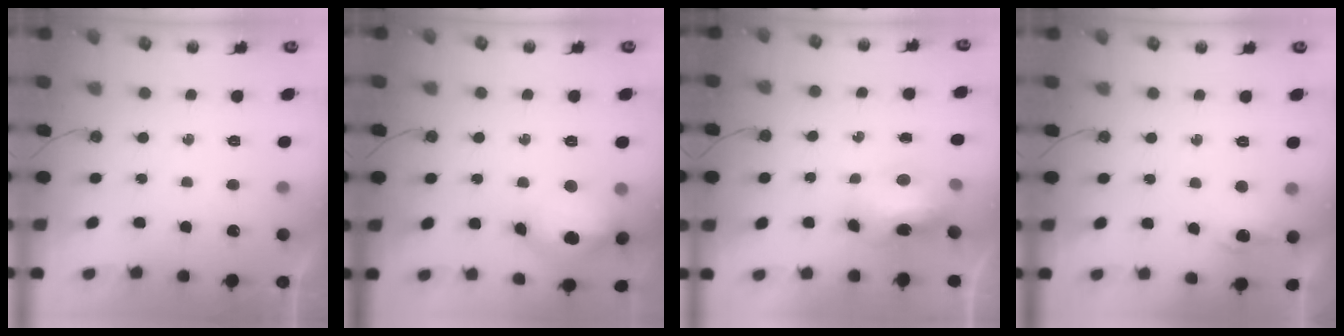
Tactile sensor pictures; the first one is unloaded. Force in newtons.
{"total": 15.7, "press": 15.5, "slide": 2.2}
{"total": 10.8, "press": 10.7, "slide": 1.1}
{"total": 7.4, "press": 7.4, "slide": 0.7}